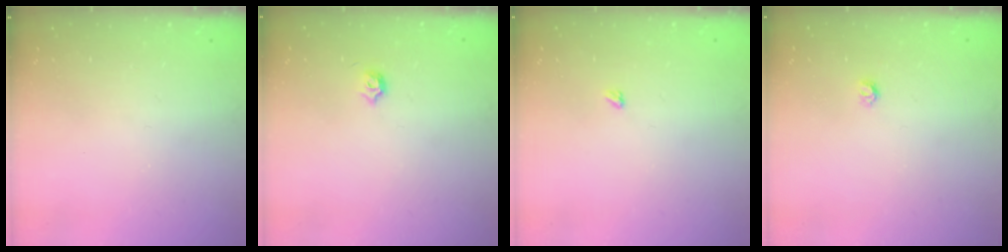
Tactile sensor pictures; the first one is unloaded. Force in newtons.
{"total": 3.5, "press": 3.5, "slide": 0.6}
{"total": 2.4, "press": 2.4, "slide": 0.4}
{"total": 3.2, "press": 3.2, "slide": 0.3}